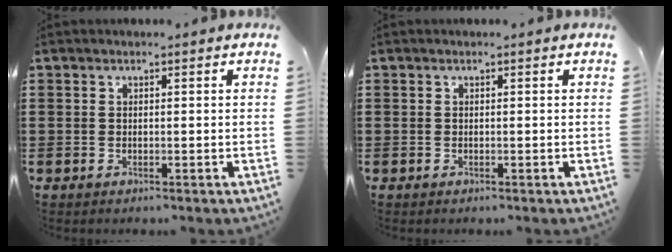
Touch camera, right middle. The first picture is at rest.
{"total": 0.0}